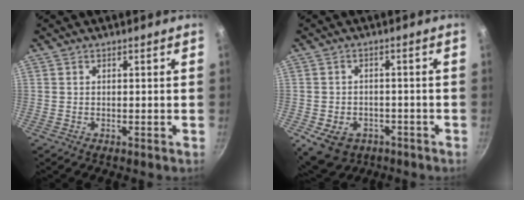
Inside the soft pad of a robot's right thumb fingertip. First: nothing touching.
{"total": 10.0, "force": [-4.6, 7.6, 4.6], "torque": [-0.084, 0.023, -0.059]}